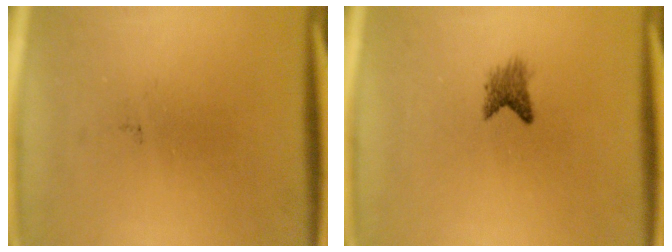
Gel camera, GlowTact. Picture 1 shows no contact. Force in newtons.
{"total": 2.1}